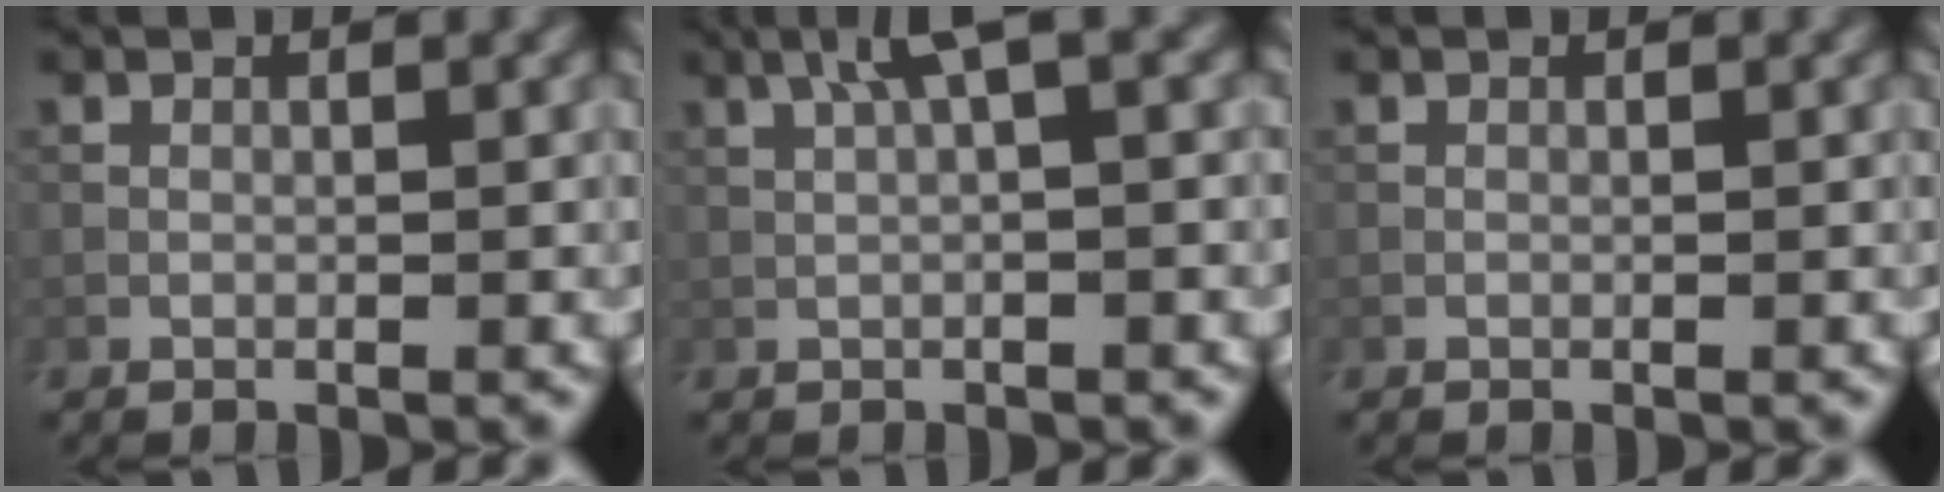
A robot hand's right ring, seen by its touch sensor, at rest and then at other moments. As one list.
[{"total": 3.6, "force": [1.4, 0.4, 3.3], "torque": [-0.063, 0.015, 0.024]}, {"total": 0.0}]